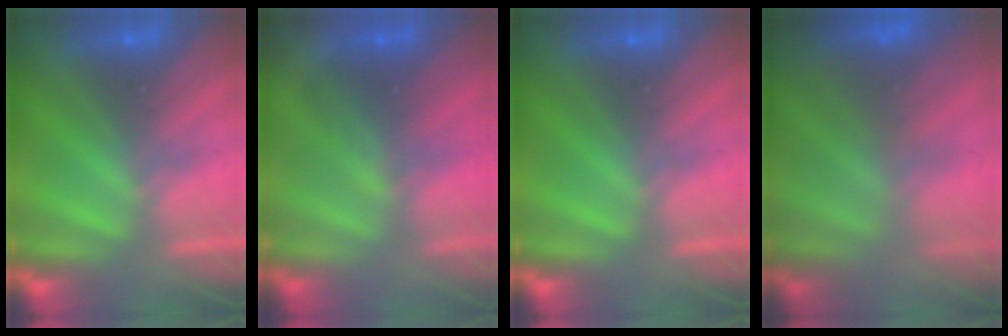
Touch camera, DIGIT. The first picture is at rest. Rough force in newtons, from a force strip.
{"total": 1.7}
{"total": 0.0}
{"total": 3.5}